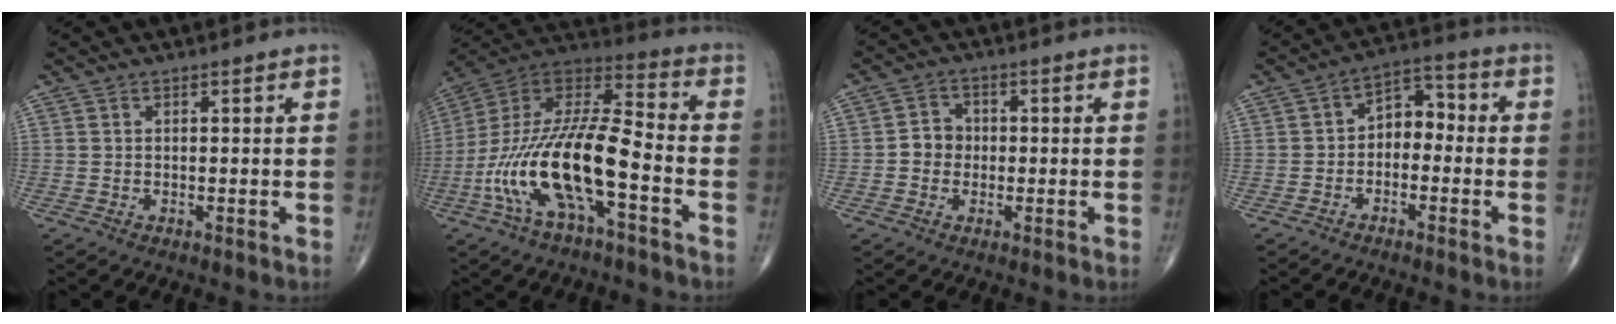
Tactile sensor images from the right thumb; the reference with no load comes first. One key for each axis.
{"total": 20.8, "fx": -7.1, "fy": 7.0, "fz": 18.3, "tx": -0.371, "ty": 0.055, "tz": -0.126}
{"total": 4.0, "fx": -0.5, "fy": 3.6, "fz": 1.7, "tx": -0.011, "ty": 0.013, "tz": -0.017}
{"total": 6.4, "fx": -1.2, "fy": 4.5, "fz": 4.4, "tx": -0.042, "ty": 0.038, "tz": -0.037}